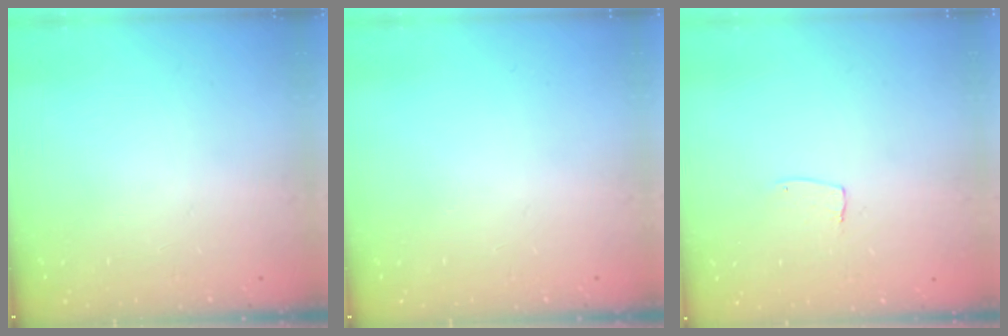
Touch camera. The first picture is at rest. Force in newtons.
{"total": 0.0}
{"total": 2.6, "press": 2.6, "slide": 0.1}